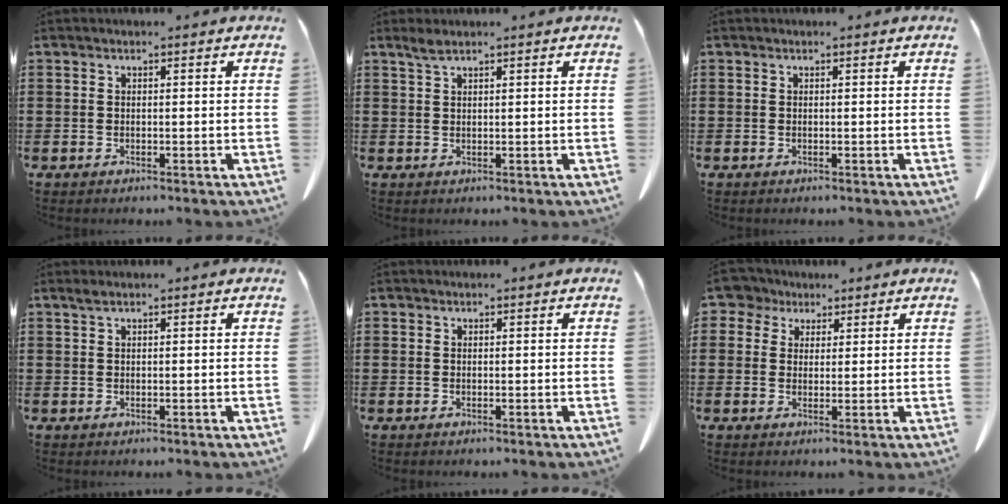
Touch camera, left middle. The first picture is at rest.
{"total": 1.8, "force": [1.3, 0.2, 1.2], "torque": [-0.026, 0.000, 0.025]}
{"total": 0.0}
{"total": 0.9, "force": [0.5, 0.0, 0.7], "torque": [-0.015, 0.000, 0.011]}
{"total": 0.0}
{"total": 4.3, "force": [2.9, 3.0, 1.1], "torque": [-0.036, 0.004, 0.051]}